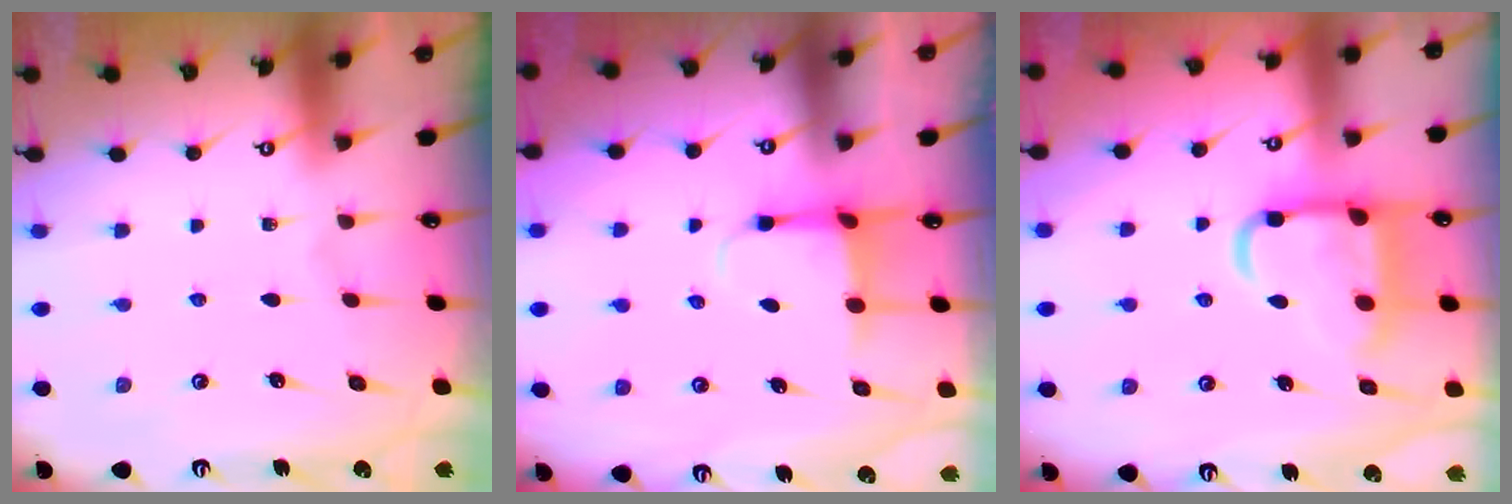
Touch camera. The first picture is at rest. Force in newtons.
{"total": 3.8, "press": 3.6, "slide": 1.3}
{"total": 12.5, "press": 12.5, "slide": 1.2}